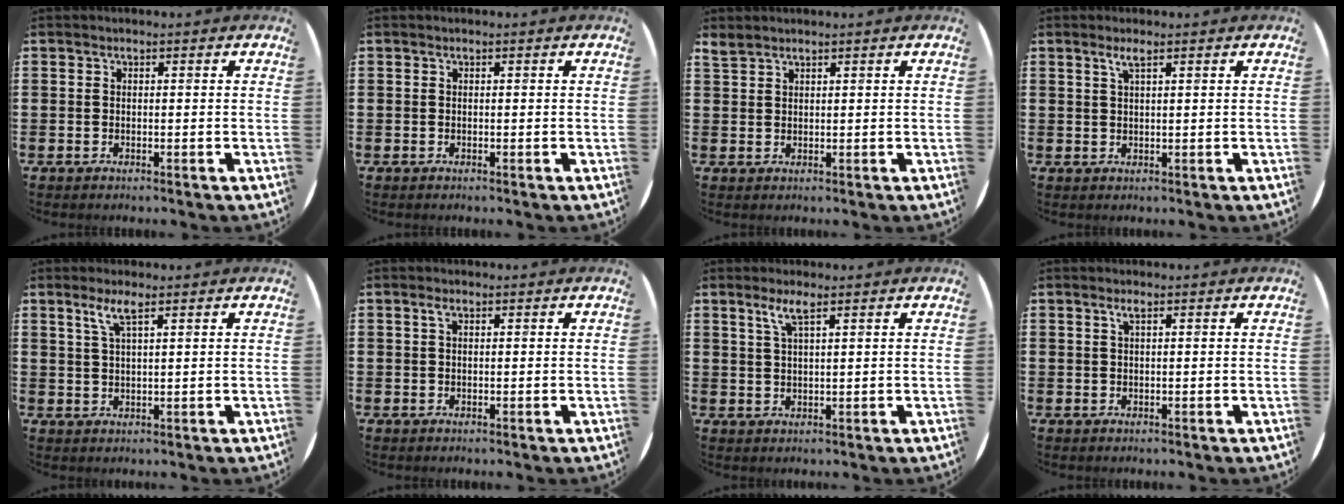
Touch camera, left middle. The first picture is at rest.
{"total": 0.0}
{"total": 1.5, "force": [1.5, 0.3, 0.1], "torque": [-0.004, 0.002, 0.029]}
{"total": 1.9, "force": [1.1, 0.2, 1.5], "torque": [-0.031, 0.004, 0.018]}
{"total": 3.1, "force": [2.0, 0.3, 2.3], "torque": [-0.048, 0.005, 0.033]}
{"total": 1.0, "force": [0.5, 0.3, 0.7], "torque": [-0.015, 0.005, 0.007]}
{"total": 3.0, "force": [2.0, 0.3, 2.3], "torque": [-0.048, 0.004, 0.033]}
{"total": 1.1, "force": [0.5, 0.1, 0.9], "torque": [-0.018, 0.005, 0.008]}